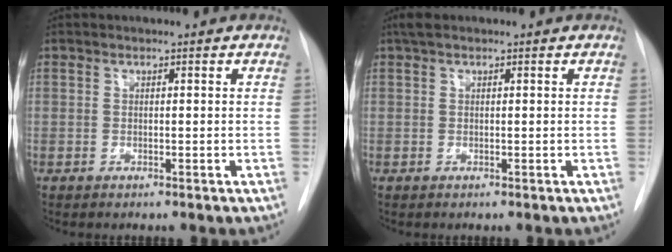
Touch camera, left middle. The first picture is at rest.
{"total": 1.7, "force": [1.2, 0.5, 1.1], "torque": [-0.022, 0.019, 0.020]}